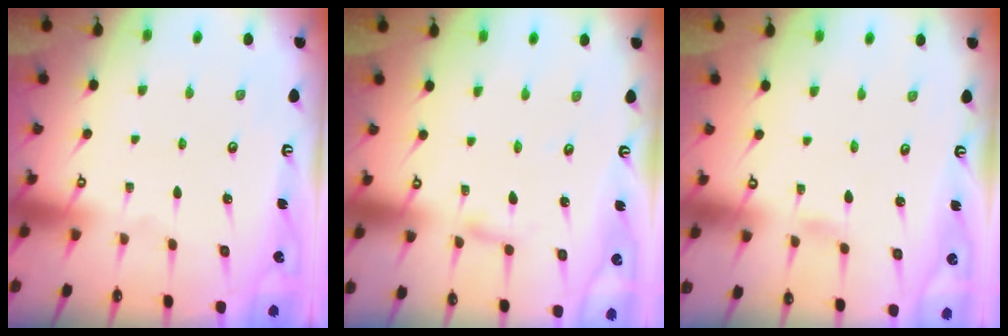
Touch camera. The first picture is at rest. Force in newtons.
{"total": 2.0, "press": 2.0, "slide": 0.2}
{"total": 1.2, "press": 1.2, "slide": 0.1}